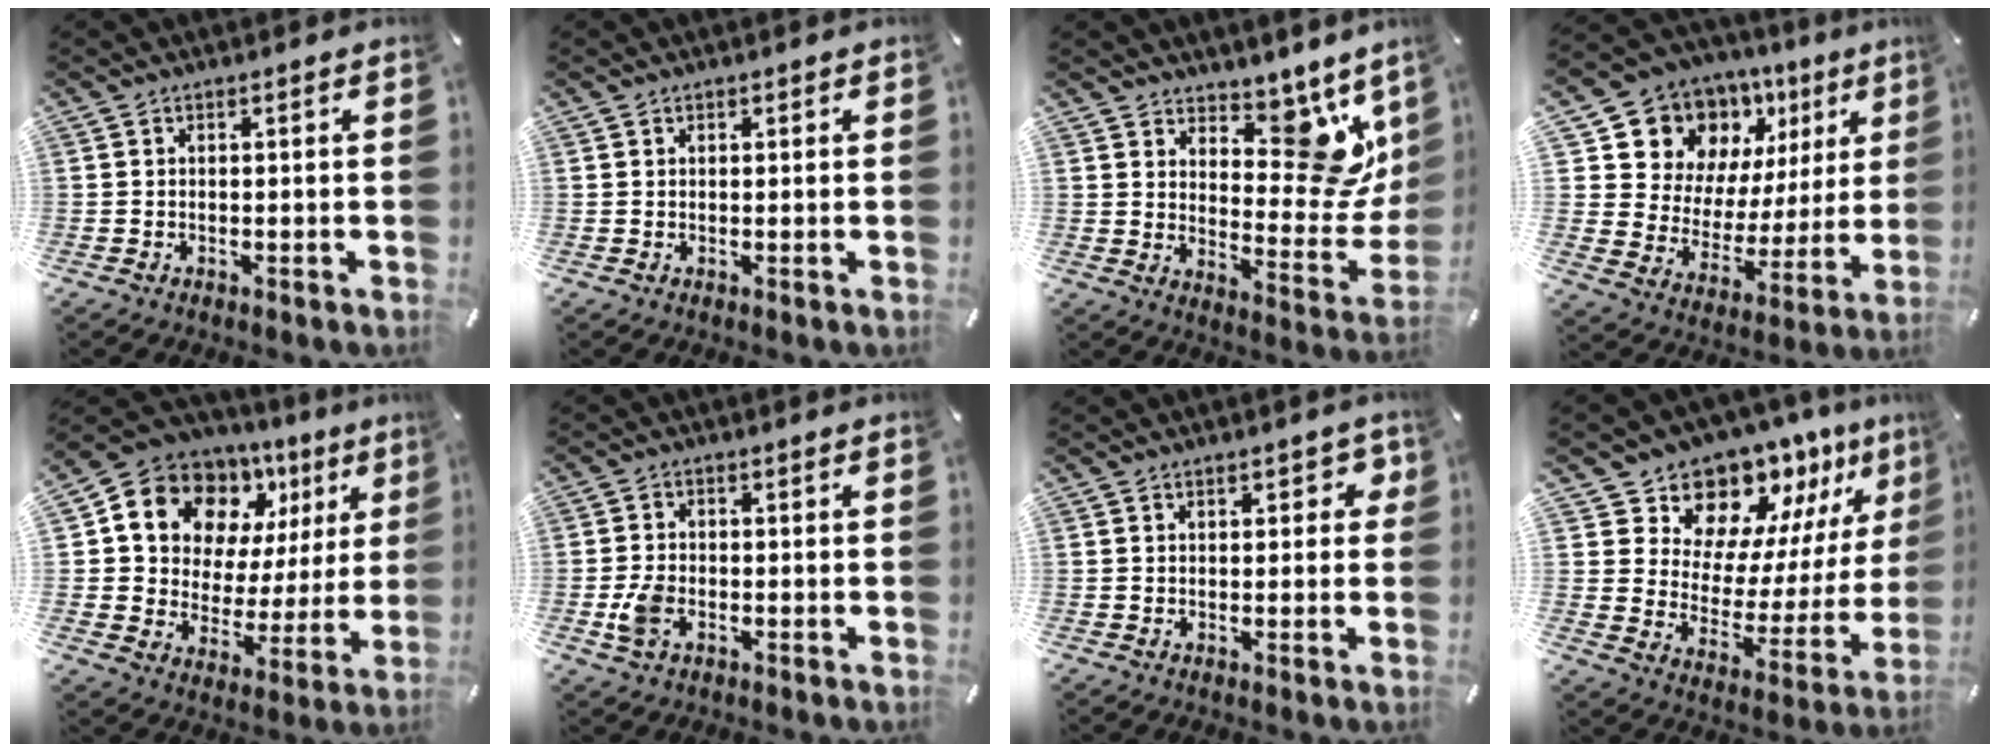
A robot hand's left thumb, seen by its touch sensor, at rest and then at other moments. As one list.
[{"total": 0.6, "force": [0.2, 0.6, 0.0], "torque": [0.002, 0.004, 0.004]}, {"total": 13.9, "force": [8.7, 7.9, 7.4], "torque": [-0.066, -0.086, 0.152]}, {"total": 14.1, "force": [9.4, 9.9, 3.3], "torque": [-0.063, -0.085, 0.173]}, {"total": 12.9, "force": [7.2, 9.8, 4.2], "torque": [-0.080, -0.054, 0.134]}, {"total": 5.2, "force": [-1.5, 3.5, 3.6], "torque": [-0.085, 0.000, -0.030]}, {"total": 2.7, "force": [0.9, 1.7, 1.9], "torque": [-0.016, 0.000, 0.007]}, {"total": 13.9, "force": [12.7, 5.6, 0.2], "torque": [-0.005, -0.154, 0.221]}]